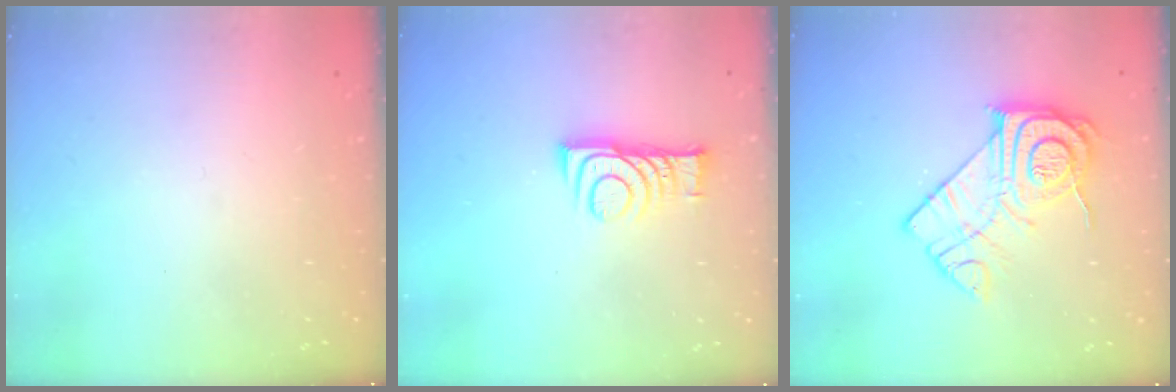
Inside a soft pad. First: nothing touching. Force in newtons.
{"total": 9.1, "press": 9.1, "slide": 0.1}
{"total": 15.3, "press": 15.3, "slide": 1.0}